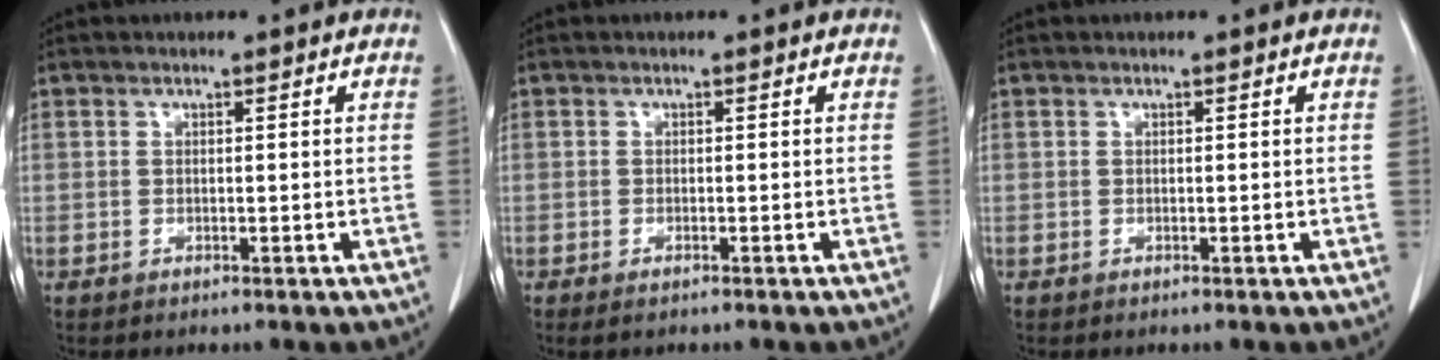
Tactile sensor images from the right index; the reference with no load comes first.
{"total": 0.9, "force": [-0.7, 0.1, 0.6], "torque": [-0.012, -0.003, -0.009]}
{"total": 0.0}